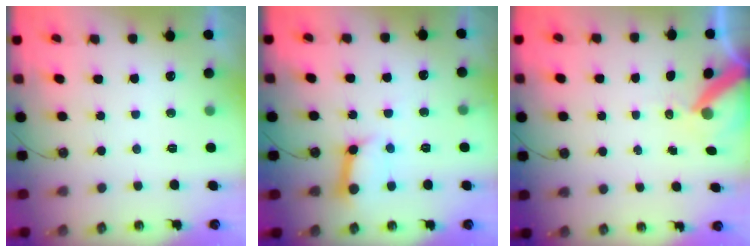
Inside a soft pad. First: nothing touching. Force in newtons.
{"total": 11.3, "press": 11.2, "slide": 1.5}
{"total": 8.6, "press": 8.5, "slide": 1.3}